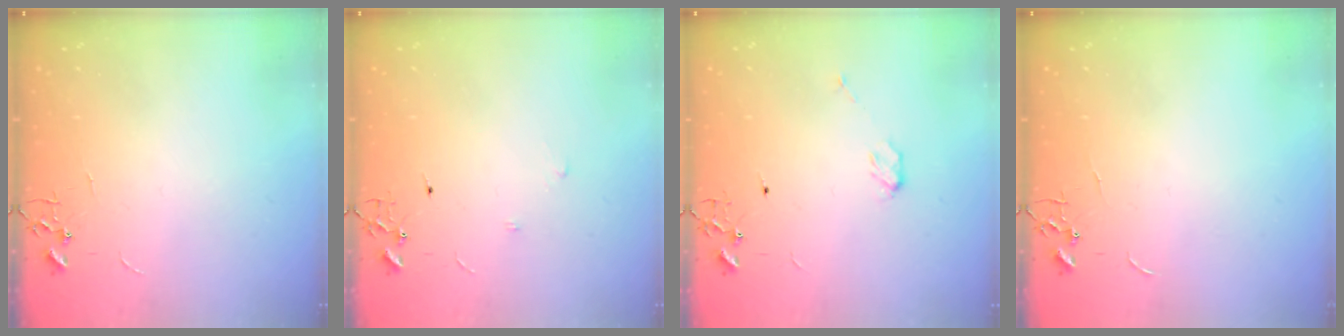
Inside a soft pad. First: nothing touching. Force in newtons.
{"total": 5.7, "press": 5.7, "slide": 0.5}
{"total": 3.8, "press": 3.8, "slide": 0.5}
{"total": 0.0}